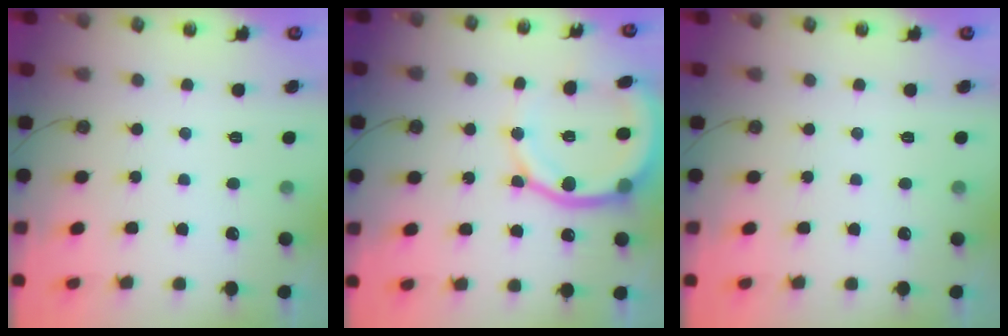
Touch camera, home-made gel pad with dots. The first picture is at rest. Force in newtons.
{"total": 13.5, "press": 13.4, "slide": 1.7}
{"total": 0.0}